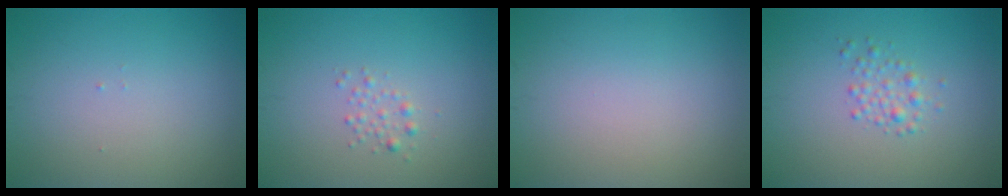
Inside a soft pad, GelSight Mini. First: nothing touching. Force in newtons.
{"total": 1.1, "press": 1.1, "slide": 0.0}
{"total": 0.0}
{"total": 1.6, "press": 1.6, "slide": 0.0}